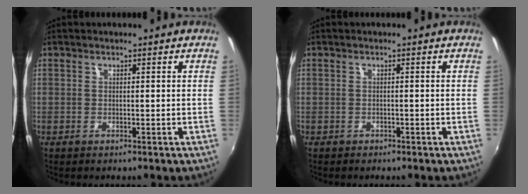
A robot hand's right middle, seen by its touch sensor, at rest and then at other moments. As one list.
[{"total": 0.9, "force": [-0.7, 0.6, 0.0], "torque": [-0.004, -0.001, -0.010]}]